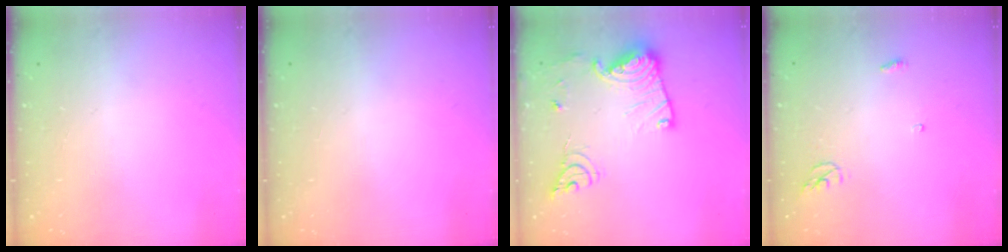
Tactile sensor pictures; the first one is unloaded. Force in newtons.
{"total": 1.1, "press": 0.8, "slide": 0.7}
{"total": 17.8, "press": 17.8, "slide": 1.6}
{"total": 3.5, "press": 3.5, "slide": 0.3}